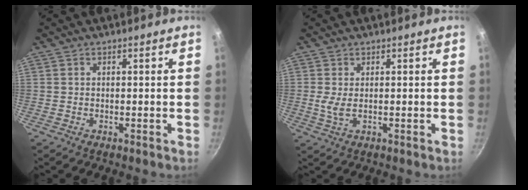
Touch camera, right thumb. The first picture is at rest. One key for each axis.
{"total": 2.4, "fx": 0.3, "fy": 0.7, "fz": 2.3, "tx": -0.050, "ty": -0.007, "tz": 0.010}